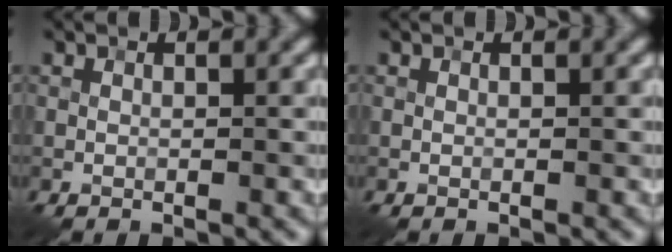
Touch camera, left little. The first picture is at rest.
{"total": 0.0}